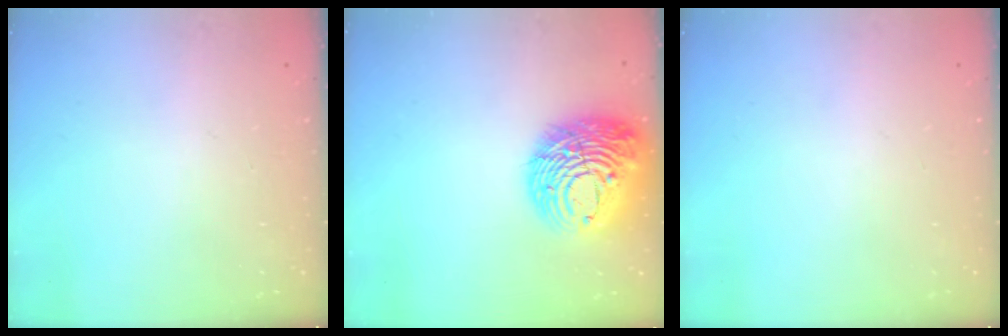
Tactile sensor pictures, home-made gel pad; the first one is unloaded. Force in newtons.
{"total": 18.0, "press": 17.9, "slide": 2.0}
{"total": 0.0}